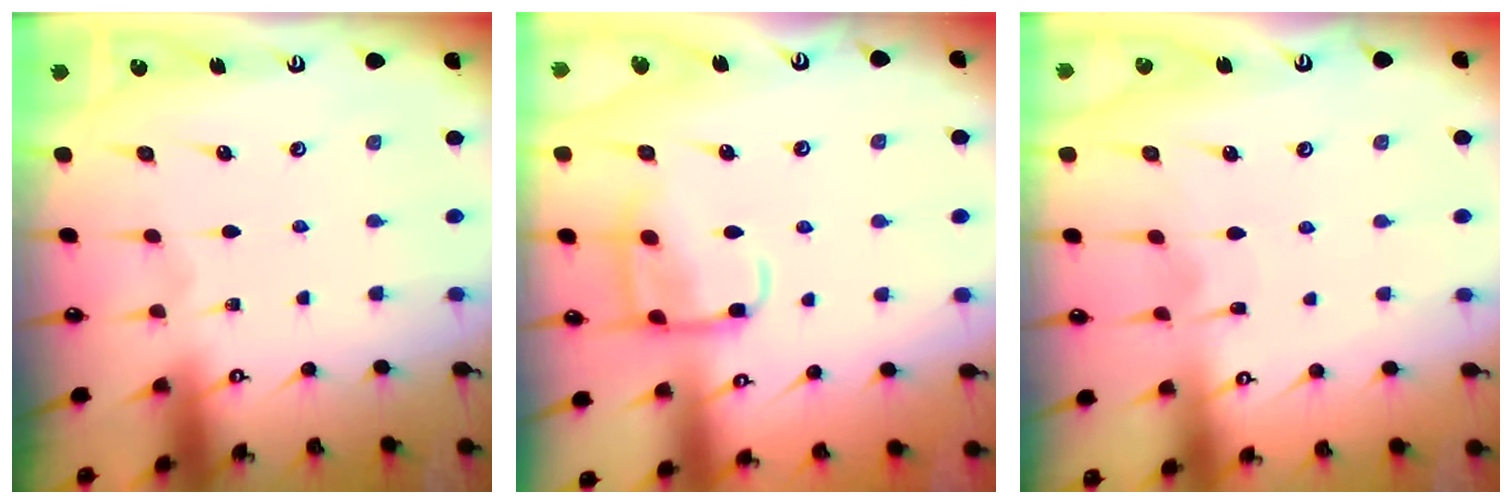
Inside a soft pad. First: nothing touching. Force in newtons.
{"total": 9.9, "press": 9.9, "slide": 0.4}
{"total": 3.3, "press": 3.3, "slide": 0.3}